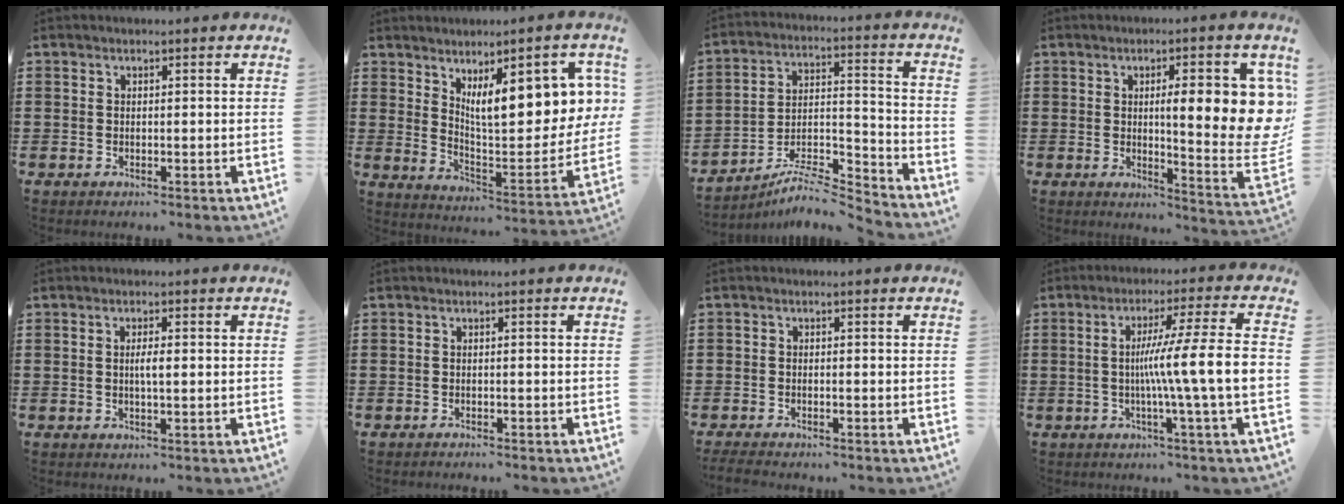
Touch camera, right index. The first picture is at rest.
{"total": 11.4, "force": [4.6, 3.5, 9.9], "torque": [-0.156, -0.017, 0.071]}
{"total": 7.1, "force": [-6.7, 0.6, 2.4], "torque": [-0.038, 0.004, -0.132]}
{"total": 12.3, "force": [3.0, 3.4, 11.5], "torque": [-0.154, -0.017, 0.043]}
{"total": 2.3, "force": [0.0, 0.4, 2.3], "torque": [-0.042, -0.003, -0.001]}
{"total": 0.9, "force": [-0.9, 0.1, 0.1], "torque": [-0.006, 0.000, -0.018]}
{"total": 1.9, "force": [-1.9, 0.4, 0.2], "torque": [-0.007, 0.002, -0.040]}
{"total": 10.9, "force": [-1.1, -0.8, 10.8], "torque": [-0.182, -0.012, -0.029]}